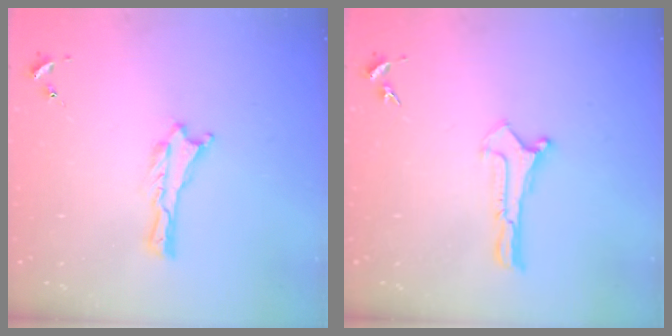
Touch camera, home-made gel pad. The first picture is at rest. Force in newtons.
{"total": 0.0}